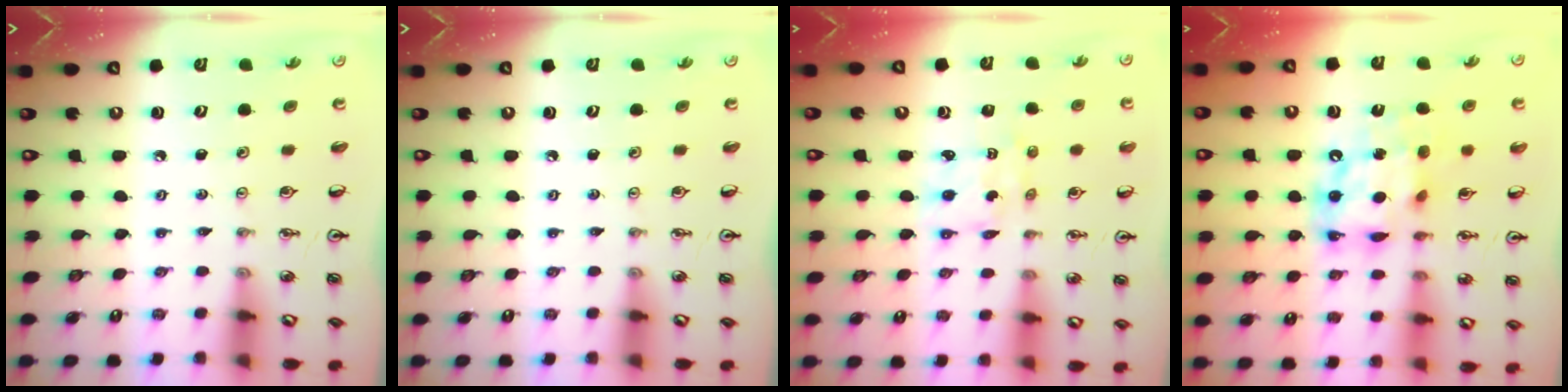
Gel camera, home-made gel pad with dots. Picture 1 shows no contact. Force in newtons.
{"total": 0.0}
{"total": 2.6, "press": 2.6, "slide": 0.1}
{"total": 14.1, "press": 14.1, "slide": 1.2}